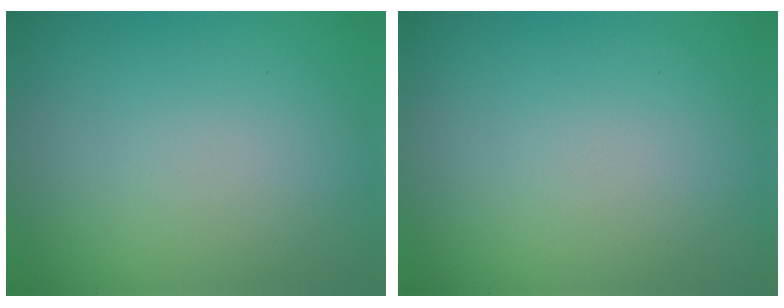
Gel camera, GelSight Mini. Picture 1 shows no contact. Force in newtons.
{"total": 0.0}